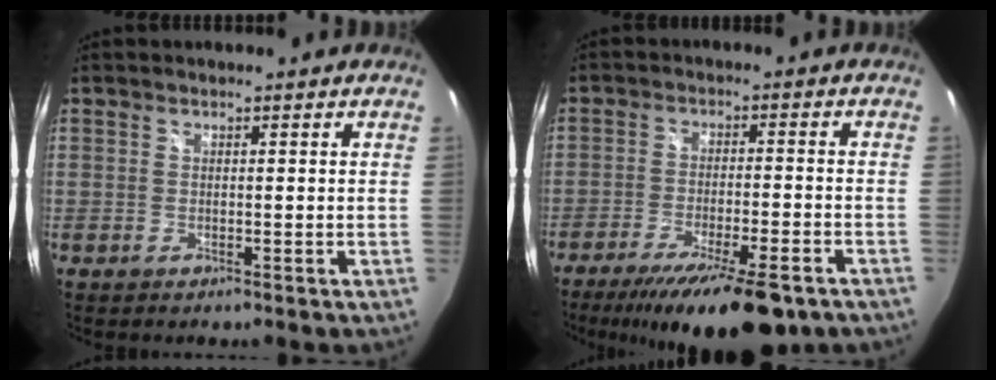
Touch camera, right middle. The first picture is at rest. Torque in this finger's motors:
{"motor_torque": [1.08, -1.06, 0.55, 0.13]}